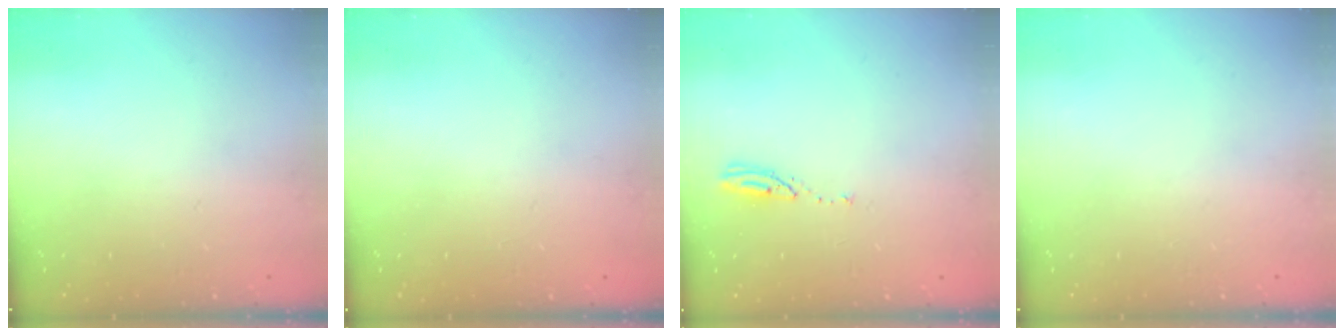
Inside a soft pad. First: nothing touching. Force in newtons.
{"total": 0.0}
{"total": 3.0, "press": 2.9, "slide": 0.3}
{"total": 0.0}